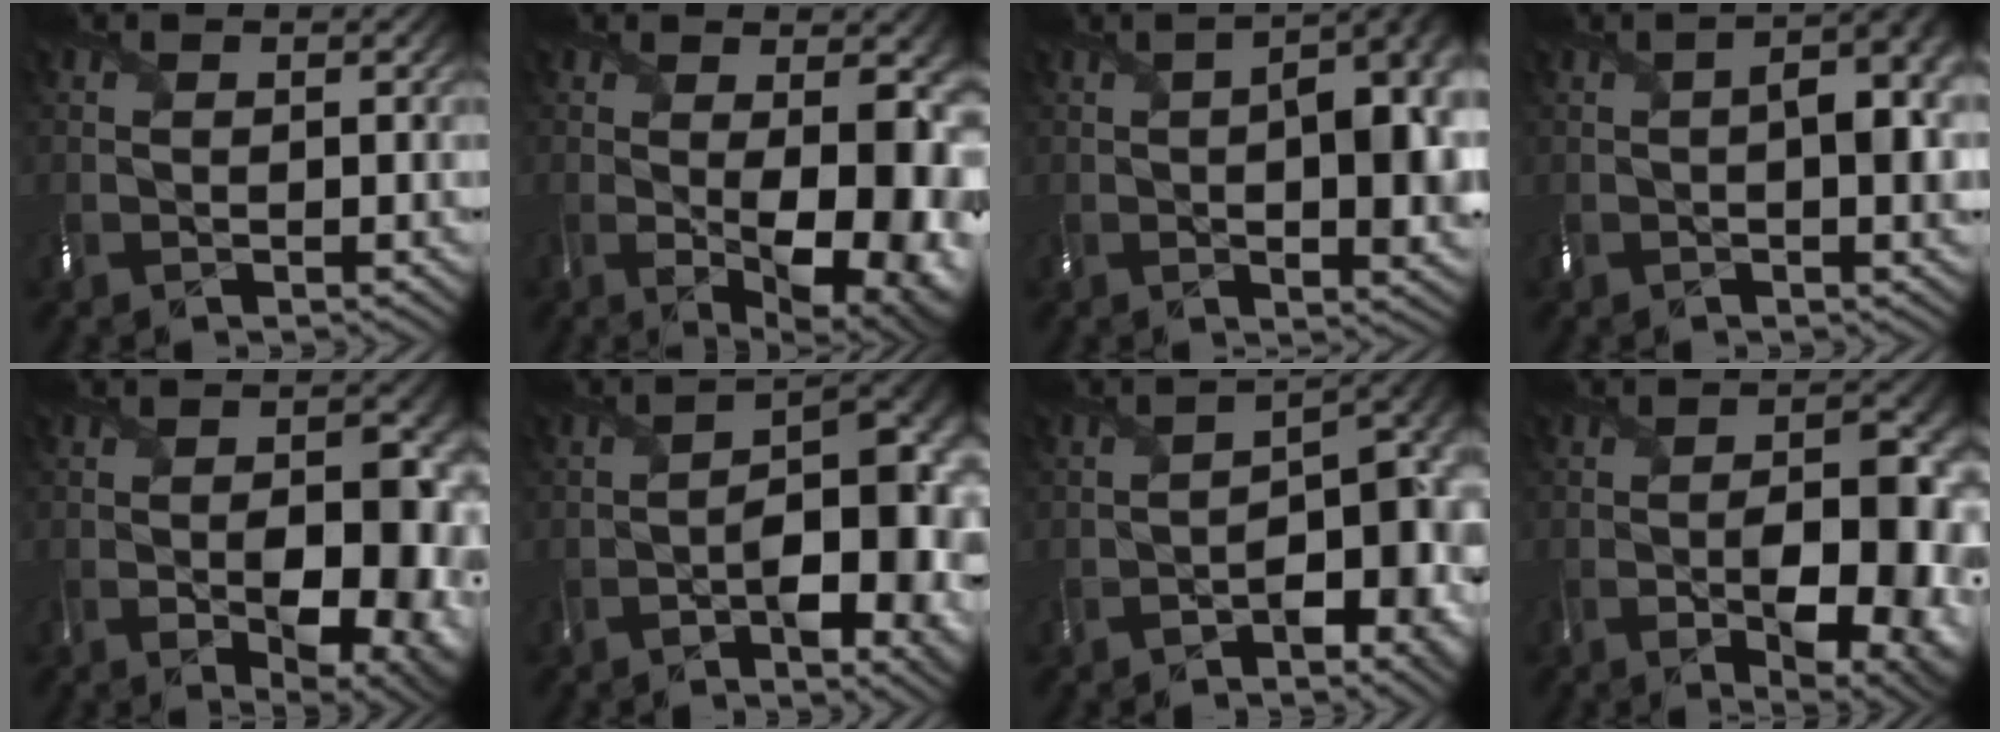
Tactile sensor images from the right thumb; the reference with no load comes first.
{"total": 13.6, "force": [-1.7, 6.6, 11.8], "torque": [-0.137, -0.025, -0.001]}
{"total": 11.2, "force": [0.3, 5.2, 9.9], "torque": [-0.147, -0.001, 0.006]}
{"total": 6.4, "force": [0.5, 2.2, 6.0], "torque": [-0.091, 0.003, 0.007]}
{"total": 10.2, "force": [-2.2, 5.1, 8.5], "torque": [-0.106, -0.018, -0.026]}
{"total": 12.9, "force": [-4.4, 5.7, 10.7], "torque": [-0.140, -0.014, -0.066]}
{"total": 10.4, "force": [-4.8, 4.3, 8.1], "torque": [-0.115, -0.023, -0.069]}
{"total": 10.8, "force": [-3.0, 4.7, 9.3], "torque": [-0.122, -0.011, -0.045]}